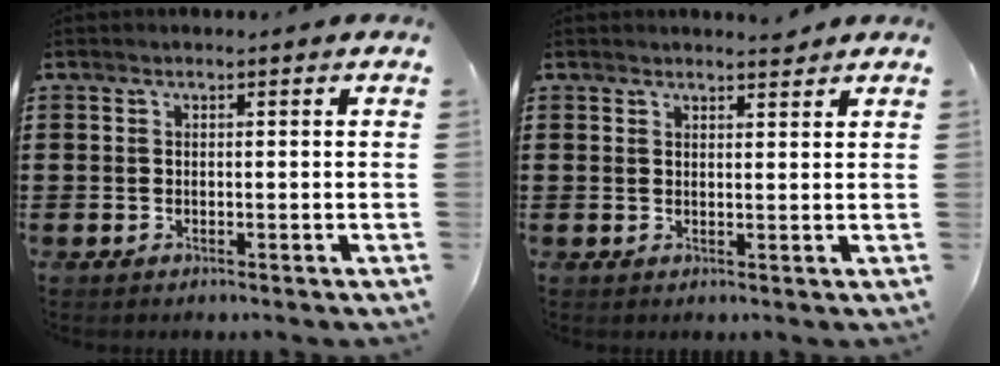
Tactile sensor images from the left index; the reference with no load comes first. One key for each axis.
{"total": 1.8, "fx": 1.8, "fy": 0.1, "fz": 0.3, "tx": -0.011, "ty": 0.000, "tz": 0.035}